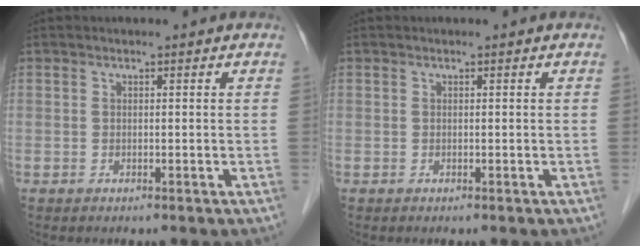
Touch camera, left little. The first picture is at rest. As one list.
[{"total": 0.0}]